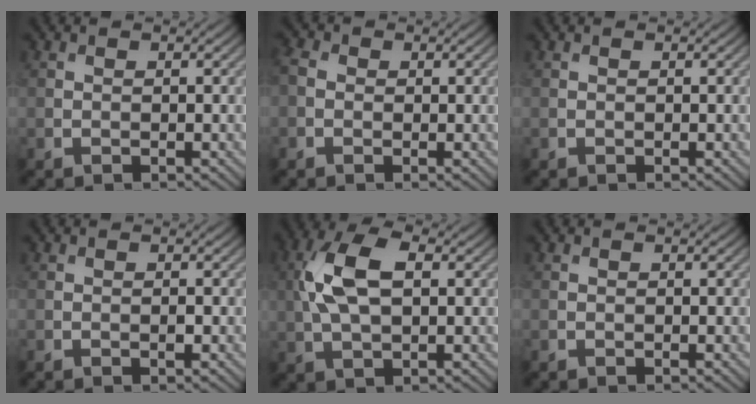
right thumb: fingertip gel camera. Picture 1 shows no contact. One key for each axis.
{"total": 2.1, "fx": -0.2, "fy": 1.7, "fz": 1.1, "tx": -0.027, "ty": 0.002, "tz": -0.010}
{"total": 0.0}
{"total": 0.6, "fx": -0.2, "fy": 0.1, "fz": 0.6, "tx": -0.010, "ty": 0.000, "tz": -0.003}
{"total": 9.0, "fx": 1.5, "fy": 4.5, "fz": 7.7, "tx": -0.179, "ty": 0.018, "tz": 0.020}
{"total": 0.0}